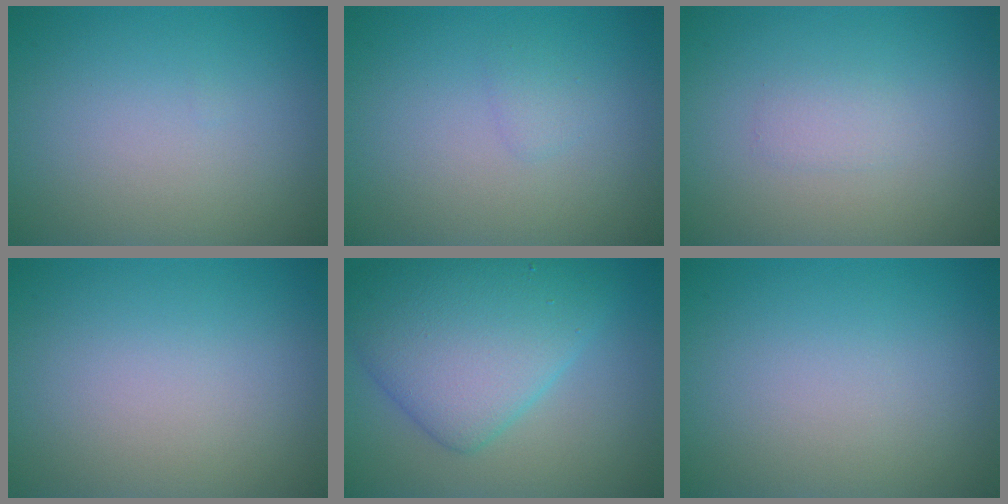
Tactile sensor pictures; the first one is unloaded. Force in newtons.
{"total": 0.8, "press": 0.8, "slide": 0.1}
{"total": 1.0, "press": 1.0, "slide": 0.0}
{"total": 0.0}
{"total": 7.5, "press": 7.5, "slide": 0.2}
{"total": 0.0}